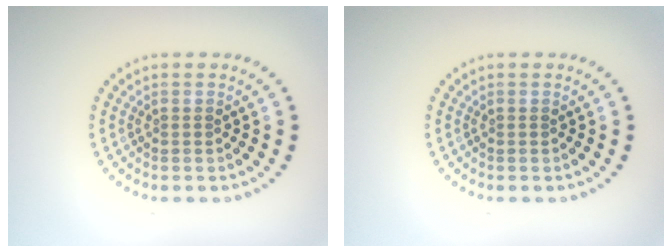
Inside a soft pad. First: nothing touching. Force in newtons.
{"total": 0.0}